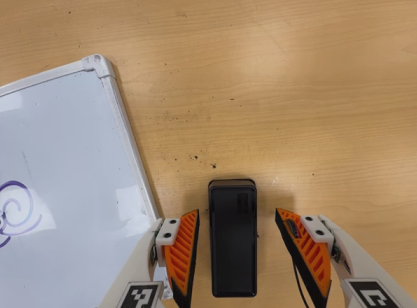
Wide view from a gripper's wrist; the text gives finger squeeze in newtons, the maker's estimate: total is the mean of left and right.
{"total": 0.0}